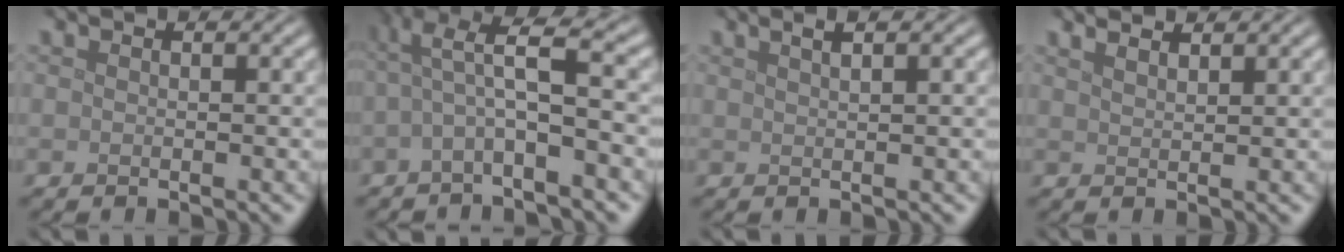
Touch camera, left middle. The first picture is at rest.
{"total": 4.8, "force": [0.2, 0.8, 4.7], "torque": [-0.088, 0.019, -0.008]}
{"total": 2.5, "force": [1.5, 0.9, 1.8], "torque": [-0.012, 0.002, 0.004]}
{"total": 2.8, "force": [2.4, 0.9, 1.2], "torque": [-0.010, 0.013, 0.016]}